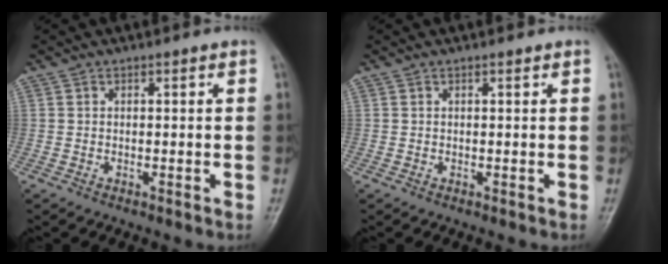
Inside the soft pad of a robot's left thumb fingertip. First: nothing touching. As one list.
[{"total": 0.0}]